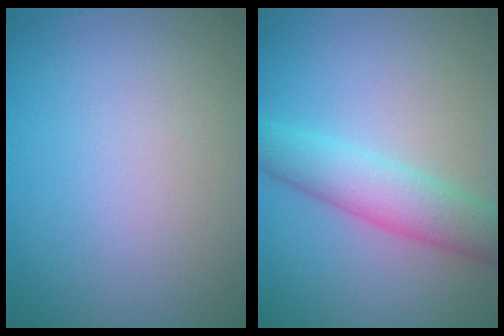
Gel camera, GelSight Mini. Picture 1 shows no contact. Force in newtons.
{"total": 4.5, "press": 4.5, "slide": 0.1}